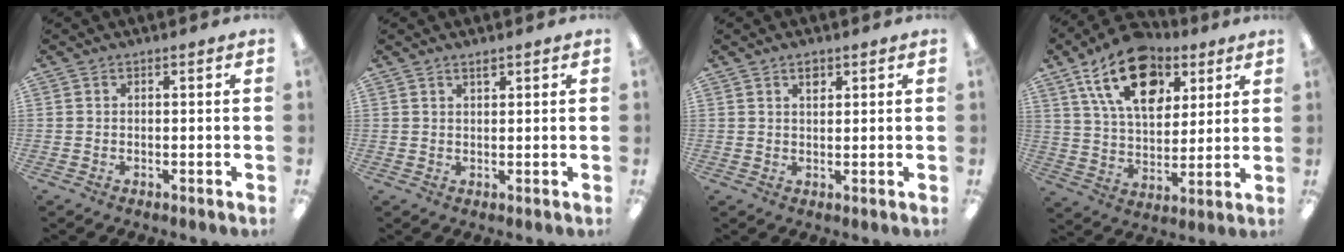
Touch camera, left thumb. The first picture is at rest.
{"total": 1.6, "force": [1.4, 0.4, 0.7], "torque": [-0.006, -0.005, 0.024]}
{"total": 2.6, "force": [1.7, 1.3, 1.4], "torque": [-0.016, -0.004, 0.027]}
{"total": 18.9, "force": [10.1, 11.3, 11.3], "torque": [-0.183, -0.031, 0.179]}